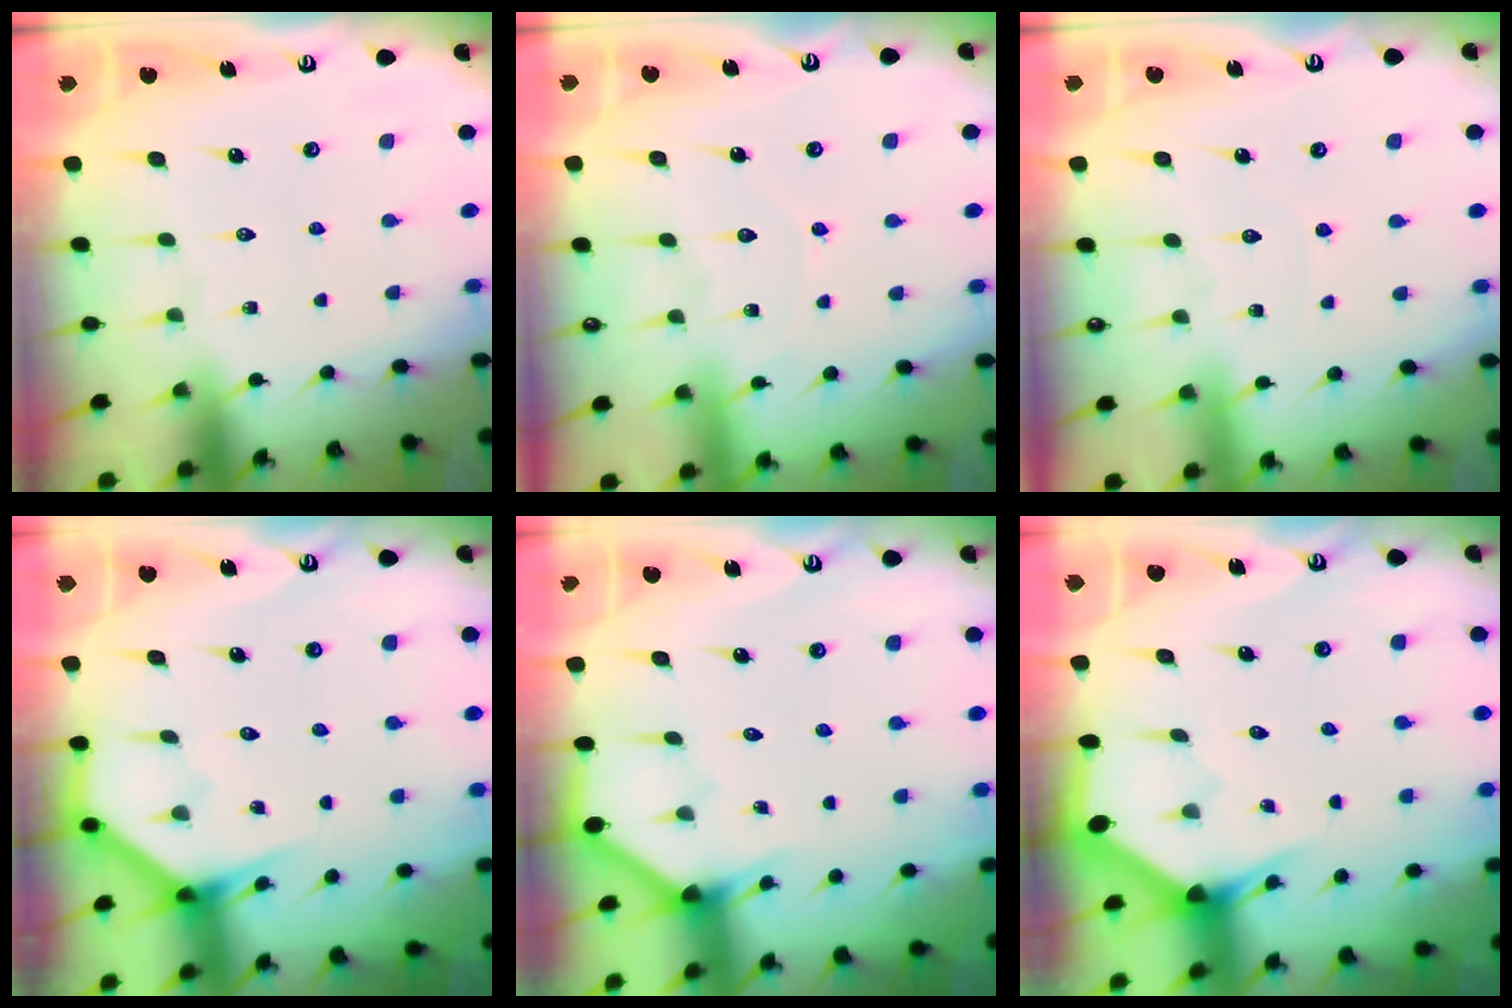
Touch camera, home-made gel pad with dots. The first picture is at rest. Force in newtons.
{"total": 4.7, "press": 4.6, "slide": 0.5}
{"total": 2.8, "press": 2.8, "slide": 0.3}
{"total": 3.8, "press": 3.8, "slide": 0.2}
{"total": 3.3, "press": 3.3, "slide": 0.2}
{"total": 3.0, "press": 3.0, "slide": 0.0}